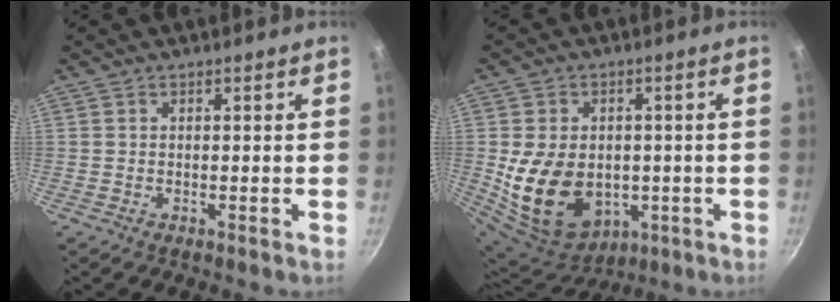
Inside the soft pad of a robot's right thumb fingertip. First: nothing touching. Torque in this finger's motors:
{"motor_torque": [-0.64, 1.29, 0.97, 0.80, 0.17]}